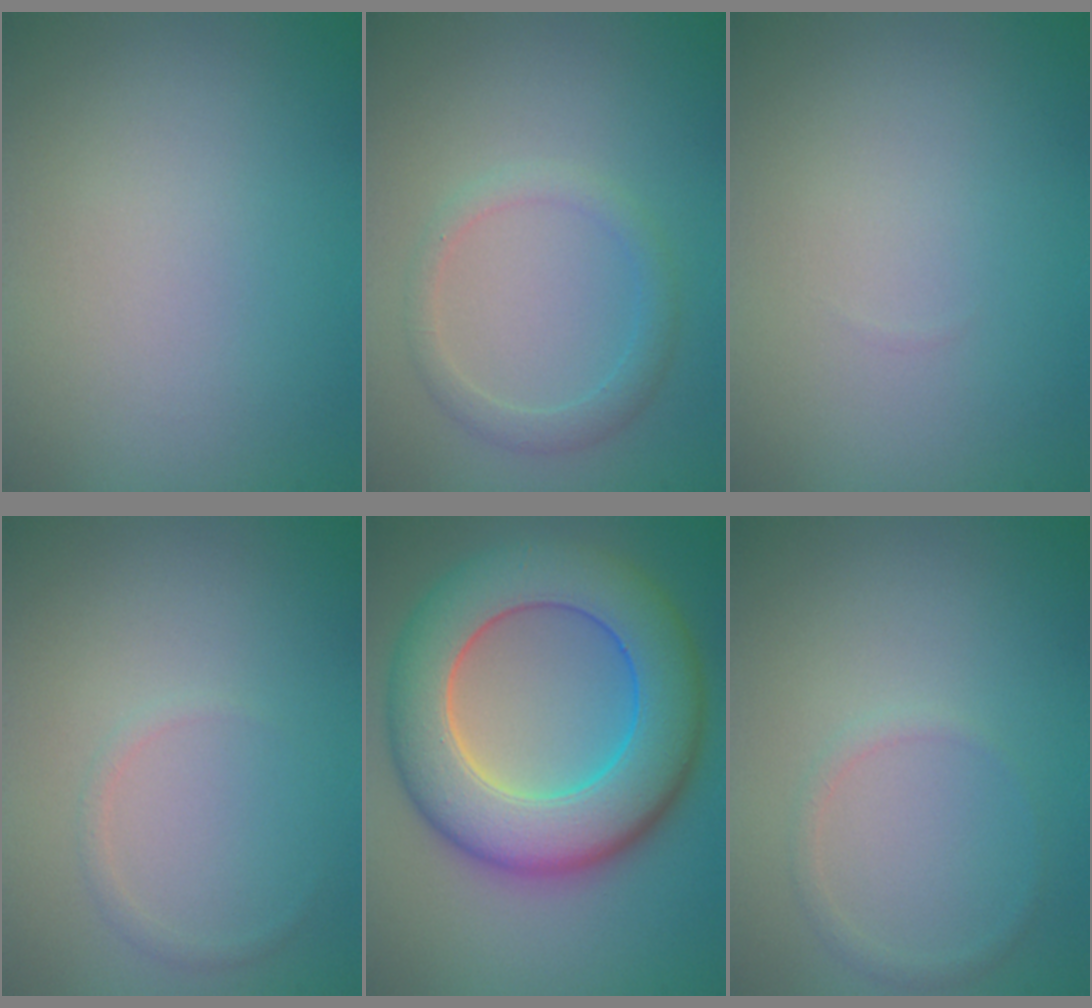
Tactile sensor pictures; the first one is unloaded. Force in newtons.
{"total": 1.8, "press": 1.8, "slide": 0.0}
{"total": 0.0}
{"total": 0.7, "press": 0.7, "slide": 0.0}
{"total": 11.0, "press": 11.0, "slide": 0.4}
{"total": 0.9, "press": 0.9, "slide": 0.1}